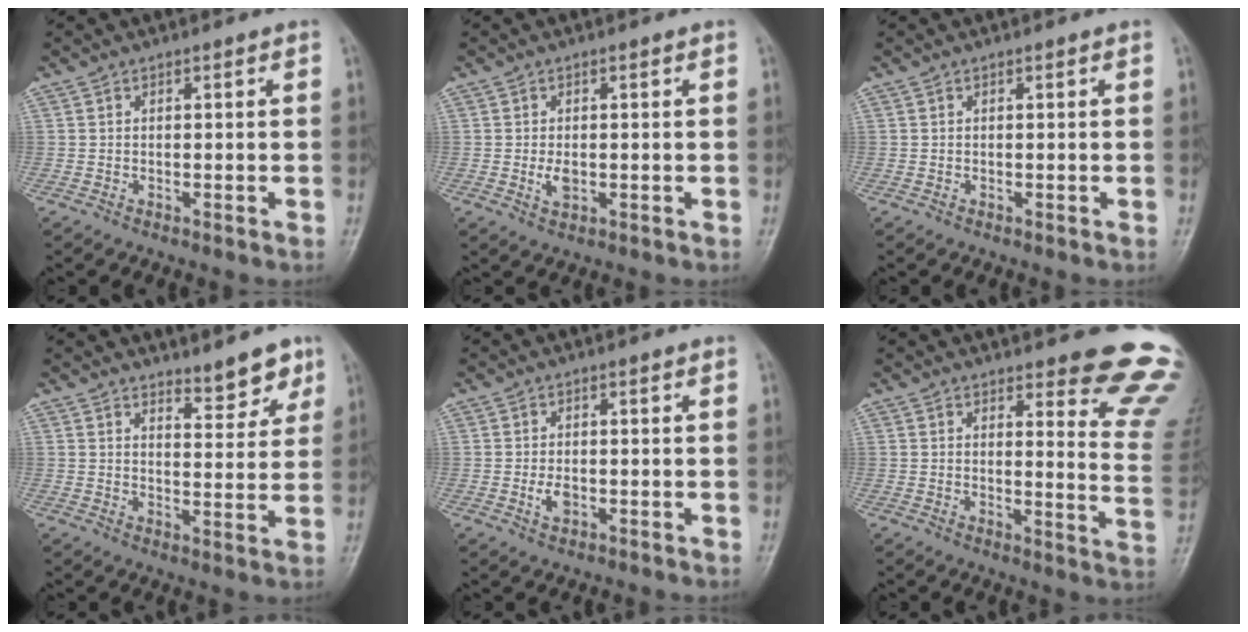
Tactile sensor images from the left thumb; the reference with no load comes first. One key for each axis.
{"total": 2.6, "fx": -0.1, "fy": 1.5, "fz": 2.2, "tx": -0.037, "ty": -0.005, "tz": 0.000}
{"total": 0.0}
{"total": 5.7, "fx": 4.6, "fy": 2.1, "fz": 2.6, "tx": -0.010, "ty": -0.036, "tz": 0.068}
{"total": 2.3, "fx": -0.5, "fy": 1.4, "fz": 1.8, "tx": -0.034, "ty": -0.001, "tz": -0.007}
{"total": 13.2, "fx": 11.5, "fy": 2.4, "fz": 5.9, "tx": -0.031, "ty": -0.114, "tz": 0.111}